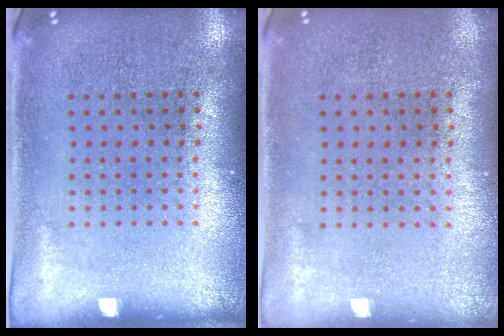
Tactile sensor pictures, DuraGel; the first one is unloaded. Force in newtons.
{"total": 0.0}